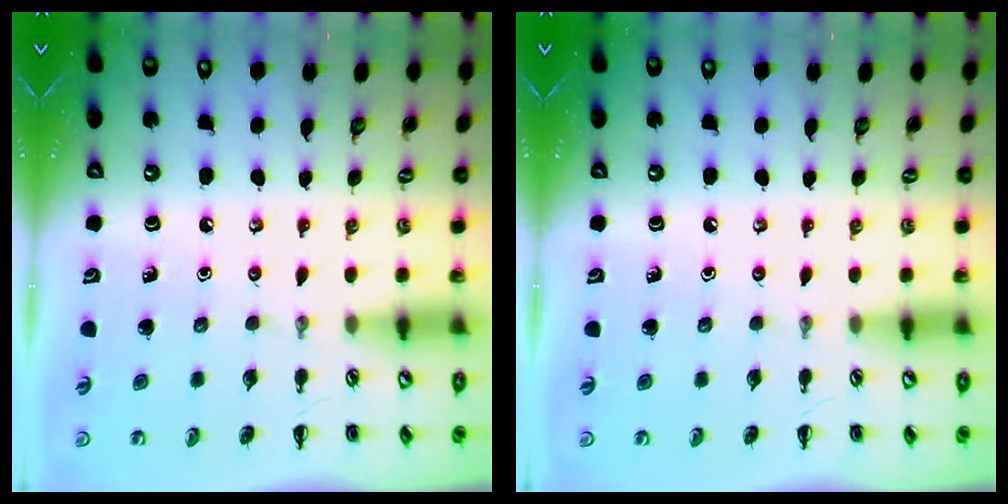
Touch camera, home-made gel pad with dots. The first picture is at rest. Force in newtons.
{"total": 0.0}